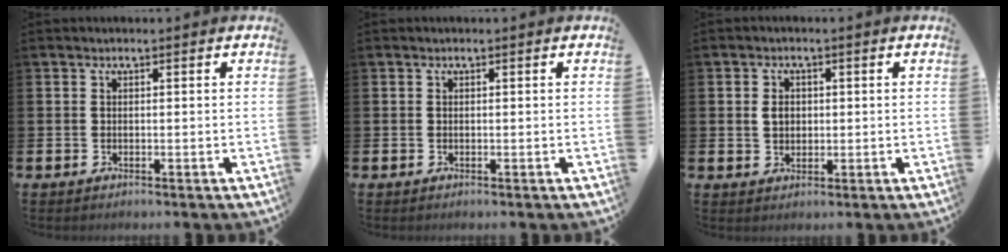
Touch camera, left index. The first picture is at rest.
{"total": 0.0}
{"total": 2.5, "force": [0.5, 2.0, 1.3], "torque": [-0.006, 0.001, 0.002]}